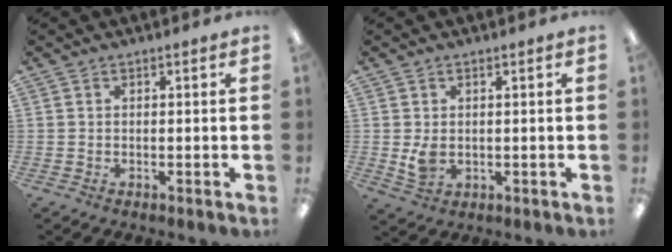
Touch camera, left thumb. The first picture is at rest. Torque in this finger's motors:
{"motor_torque": [-0.02, 0.04, 0.01, -0.02, 0.01]}